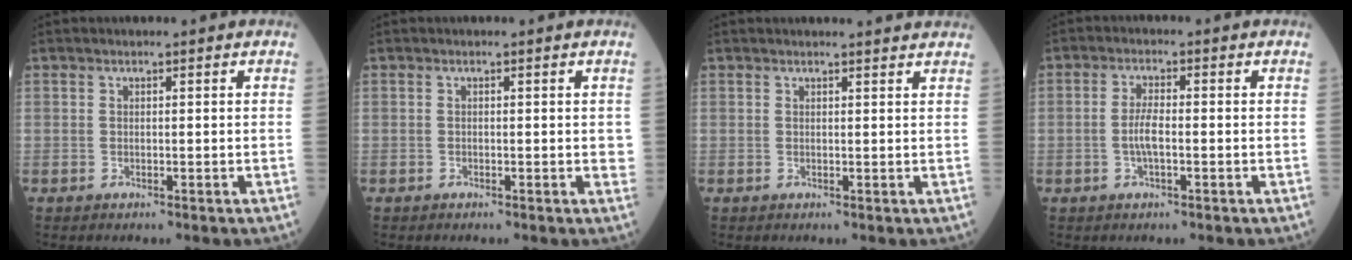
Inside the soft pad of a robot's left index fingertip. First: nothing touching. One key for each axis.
{"total": 0.8, "fx": 0.2, "fy": 0.5, "fz": 0.6, "tx": -0.003, "ty": 0.001, "tz": 0.002}
{"total": 3.1, "fx": 3.0, "fy": 0.0, "fz": 0.5, "tx": -0.009, "ty": 0.006, "tz": 0.027}
{"total": 3.2, "fx": -0.7, "fy": 0.7, "fz": 3.0, "tx": -0.067, "ty": 0.001, "tz": -0.014}